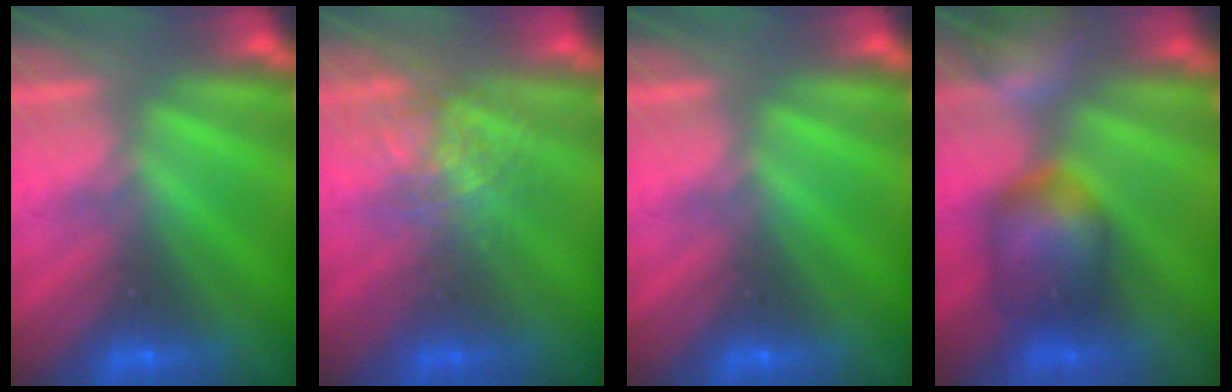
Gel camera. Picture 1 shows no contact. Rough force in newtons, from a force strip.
{"total": 2.8}
{"total": 0.0}
{"total": 7.3}